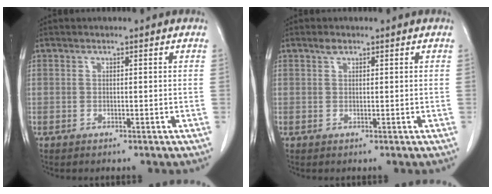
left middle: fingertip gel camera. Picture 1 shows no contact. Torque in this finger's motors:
{"motor_torque": [0.16, -0.12, -0.09, 0.00]}